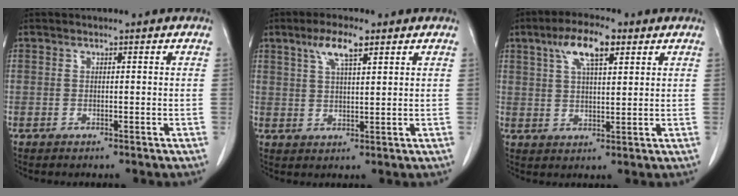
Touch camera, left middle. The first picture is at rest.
{"total": 5.6, "force": [3.3, 1.1, 4.4], "torque": [-0.088, 0.008, 0.060]}
{"total": 7.9, "force": [4.1, 2.2, 6.4], "torque": [-0.123, 0.015, 0.074]}